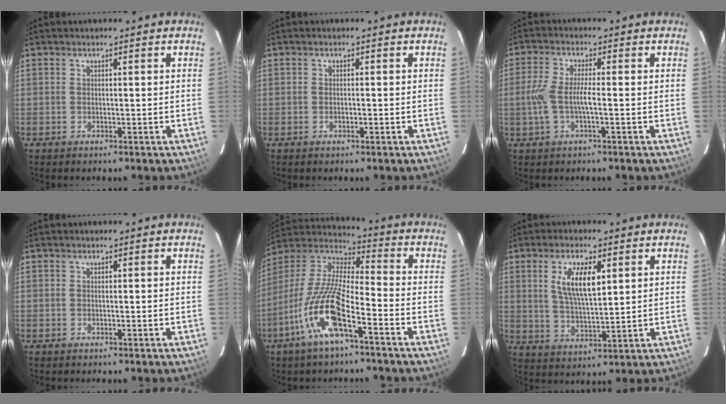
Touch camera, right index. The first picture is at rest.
{"total": 0.7, "force": [-0.3, 0.6, 0.4], "torque": [-0.009, 0.001, -0.003]}
{"total": 5.8, "force": [-1.2, 0.7, 5.6], "torque": [-0.121, 0.000, -0.021]}
{"total": 0.0}
{"total": 15.4, "force": [-7.9, 3.3, 12.8], "torque": [-0.260, -0.016, -0.157]}
{"total": 8.7, "force": [3.0, 3.0, 7.6], "torque": [-0.144, 0.001, 0.061]}